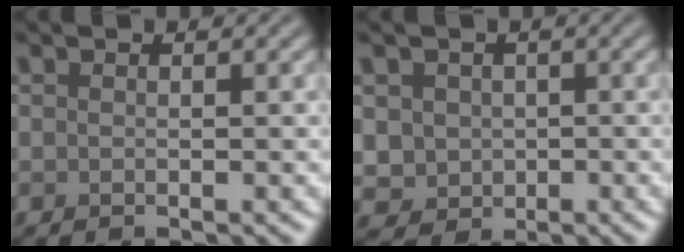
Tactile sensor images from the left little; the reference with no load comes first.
{"total": 2.8, "force": [0.1, 2.7, 0.7], "torque": [-0.012, -0.004, 0.002]}